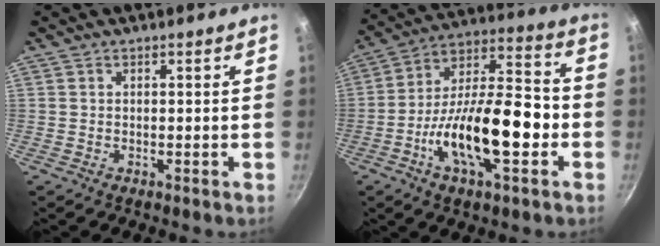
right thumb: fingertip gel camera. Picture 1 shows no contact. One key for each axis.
{"total": 20.2, "fx": -5.5, "fy": 8.3, "fz": 17.6, "tx": -0.277, "ty": 0.048, "tz": -0.101}